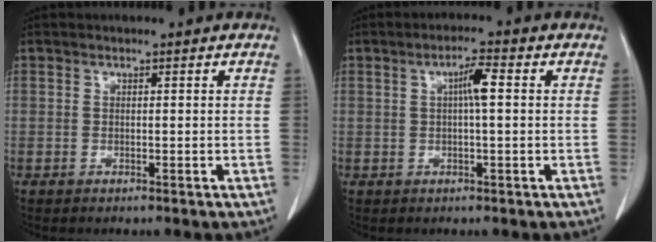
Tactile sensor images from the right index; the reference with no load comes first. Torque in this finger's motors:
{"motor_torque": [0.32, 0.09, 0.08, 0.04]}